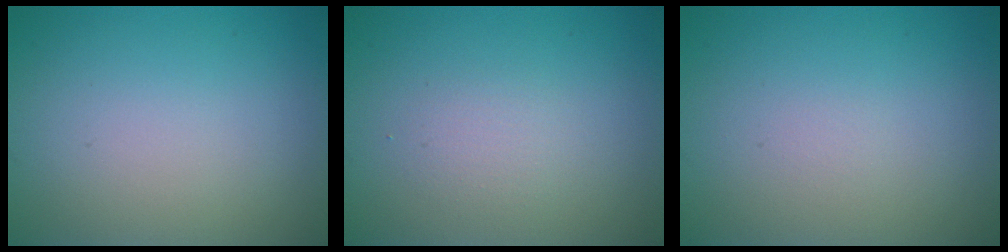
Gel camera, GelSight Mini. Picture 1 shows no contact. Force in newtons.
{"total": 1.4, "press": 1.4, "slide": 0.1}
{"total": 0.0}